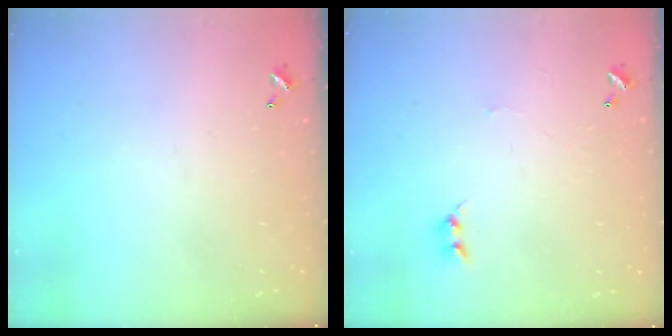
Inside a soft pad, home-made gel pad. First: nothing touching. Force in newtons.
{"total": 0.0}